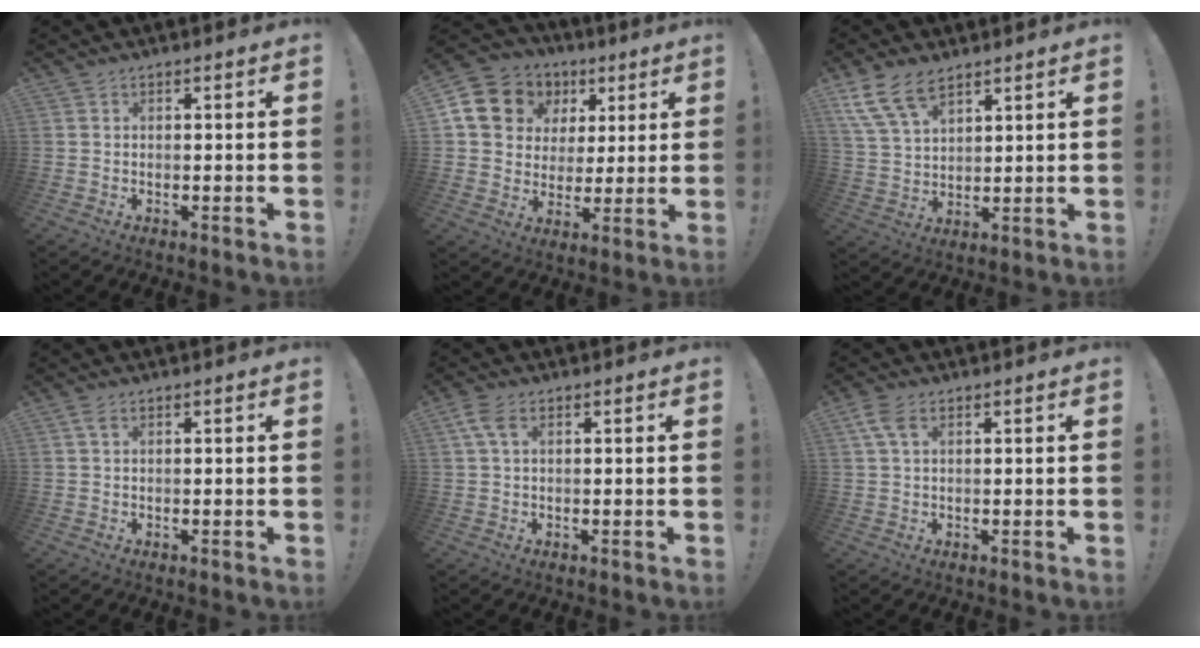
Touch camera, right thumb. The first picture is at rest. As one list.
[{"total": 14.1, "force": [5.5, 11.9, 5.1], "torque": [-0.074, -0.026, 0.123]}, {"total": 11.7, "force": [8.0, 6.0, 6.1], "torque": [-0.129, -0.033, 0.155]}, {"total": 1.8, "force": [0.6, 1.0, 1.4], "torque": [-0.026, 0.002, 0.010]}, {"total": 4.8, "force": [1.4, 2.6, 3.7], "torque": [-0.085, 0.006, 0.029]}, {"total": 5.1, "force": [1.8, 2.9, 3.8], "torque": [-0.086, 0.004, 0.035]}]